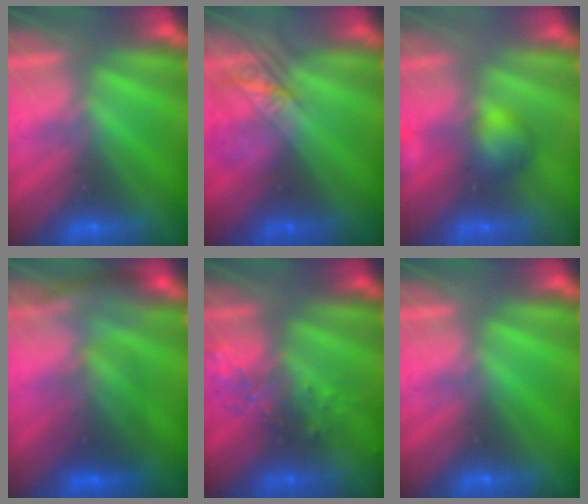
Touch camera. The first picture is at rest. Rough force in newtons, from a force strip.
{"total": 2.4}
{"total": 2.9}
{"total": 2.8}
{"total": 2.4}
{"total": 0.0}